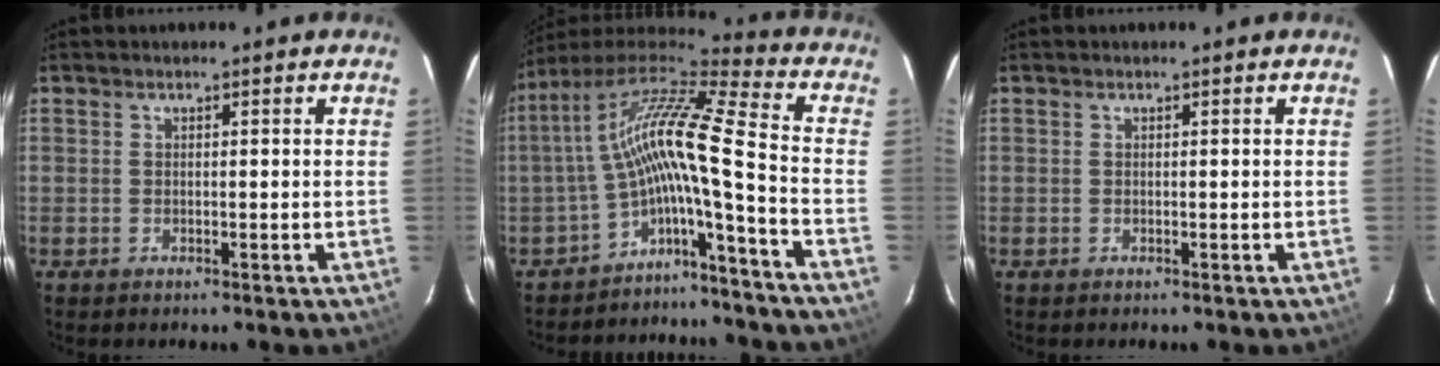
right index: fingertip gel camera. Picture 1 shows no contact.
{"total": 11.9, "force": [-4.0, -1.3, 11.1], "torque": [-0.190, -0.002, -0.083]}
{"total": 0.0}